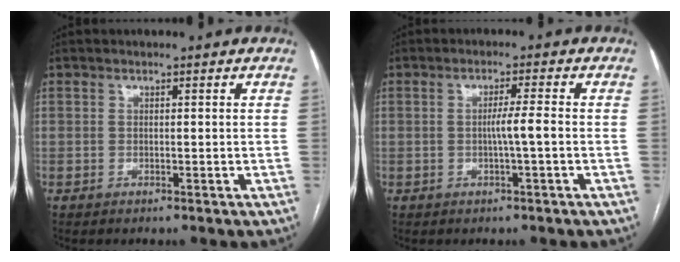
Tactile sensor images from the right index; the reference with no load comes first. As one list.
[{"total": 3.0, "force": [-0.5, -0.5, 3.0], "torque": [-0.047, 0.000, -0.009]}]